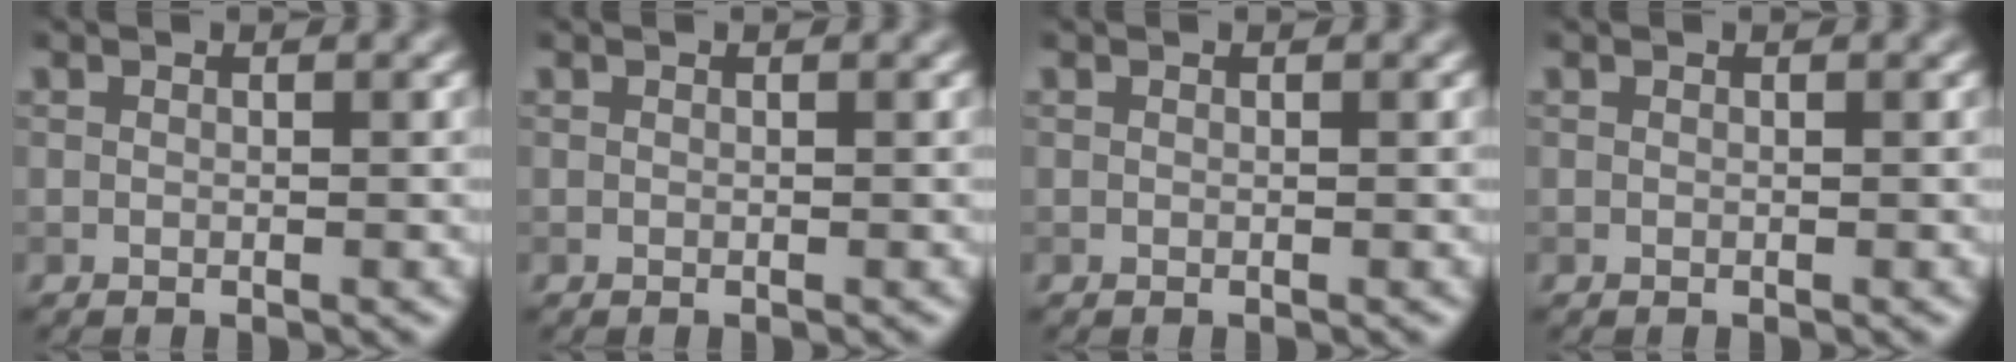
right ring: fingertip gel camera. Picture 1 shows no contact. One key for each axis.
{"total": 0.0}
{"total": 0.0}
{"total": 0.0}